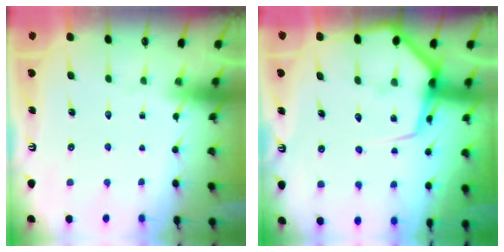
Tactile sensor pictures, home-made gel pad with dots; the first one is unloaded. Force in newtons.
{"total": 10.0, "press": 10.0, "slide": 1.1}